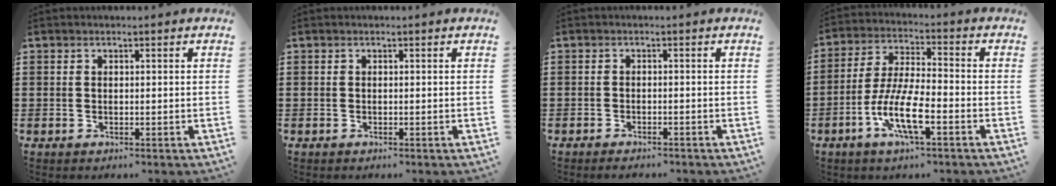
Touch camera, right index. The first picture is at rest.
{"total": 0.0}
{"total": 0.9, "force": [-0.9, 0.1, 0.1], "torque": [-0.005, 0.001, -0.017]}
{"total": 9.4, "force": [-4.1, 2.4, 8.1], "torque": [-0.186, -0.013, -0.083]}